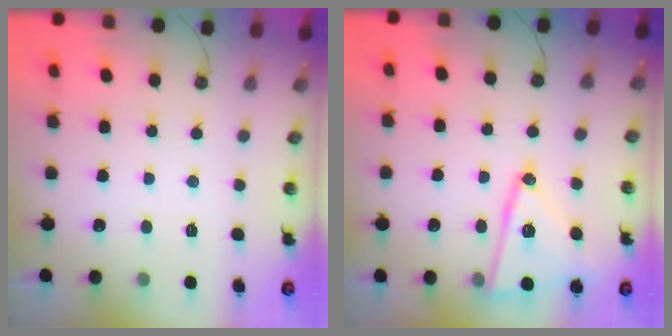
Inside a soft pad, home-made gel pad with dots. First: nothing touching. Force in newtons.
{"total": 16.6, "press": 16.5, "slide": 1.7}